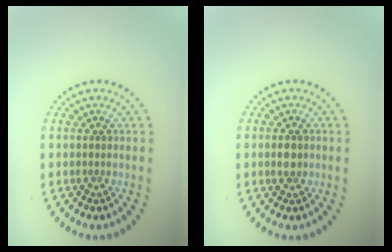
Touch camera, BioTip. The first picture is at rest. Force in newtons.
{"total": 1.4, "press": 1.4, "slide": 0.2}